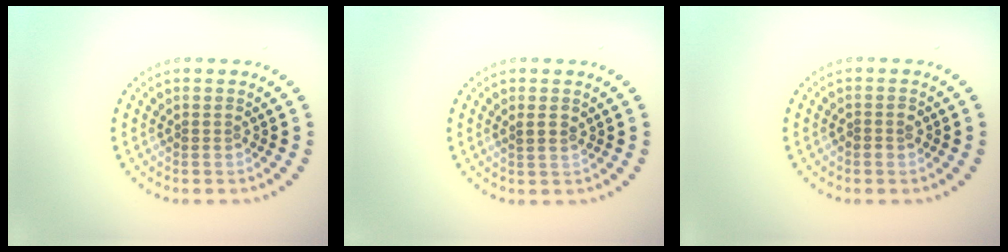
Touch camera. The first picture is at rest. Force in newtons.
{"total": 0.9, "press": 0.7, "slide": 0.5}
{"total": 1.1, "press": 1.0, "slide": 0.4}